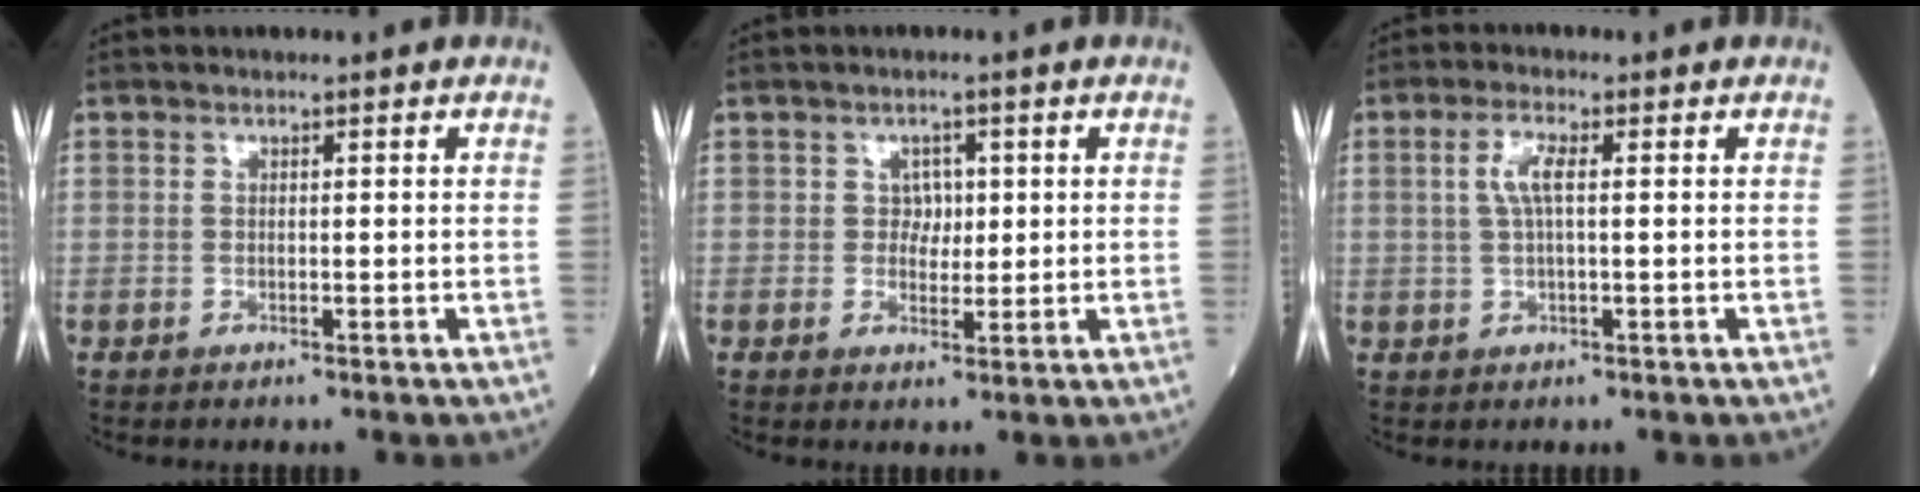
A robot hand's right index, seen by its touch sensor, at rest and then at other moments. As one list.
[{"total": 2.5, "force": [0.5, 1.9, 1.5], "torque": [-0.013, 0.000, 0.006]}, {"total": 3.5, "force": [0.7, 0.7, 3.4], "torque": [-0.073, 0.009, 0.015]}]